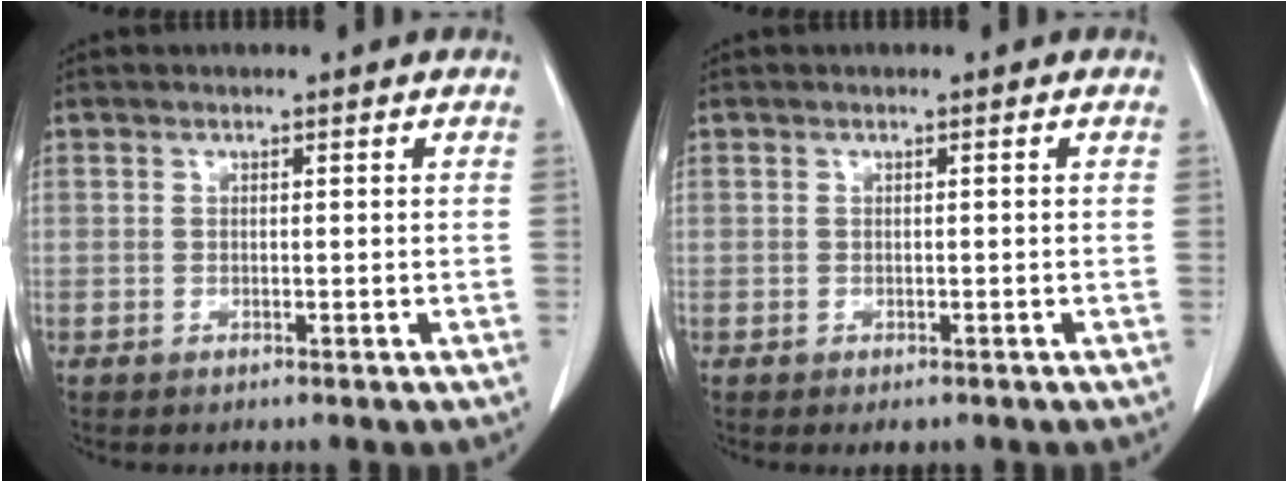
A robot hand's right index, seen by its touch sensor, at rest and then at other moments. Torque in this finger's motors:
{"motor_torque": [-0.08, 0.02, -0.04, -0.02]}